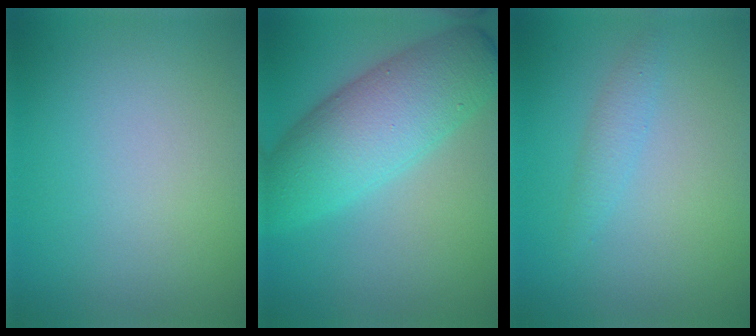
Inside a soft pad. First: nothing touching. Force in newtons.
{"total": 8.2, "press": 8.2, "slide": 0.0}
{"total": 1.3, "press": 1.3, "slide": 0.1}